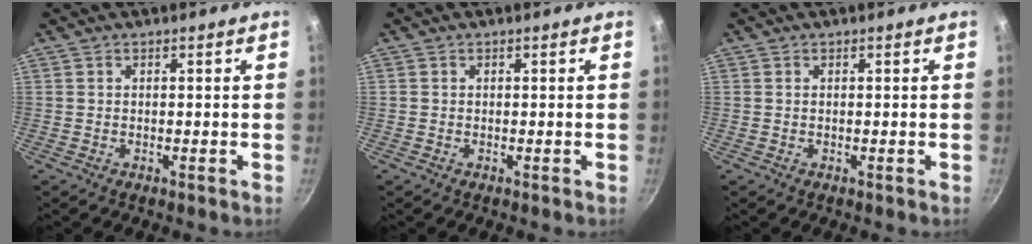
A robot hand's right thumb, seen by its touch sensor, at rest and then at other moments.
{"total": 0.0}
{"total": 0.0}